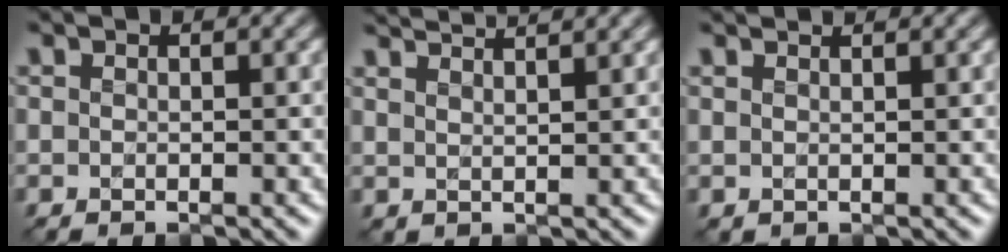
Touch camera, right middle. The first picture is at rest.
{"total": 4.5, "force": [4.1, 0.8, 1.6], "torque": [-0.001, 0.024, 0.033]}
{"total": 2.0, "force": [1.9, 0.4, 0.4], "torque": [0.003, 0.000, 0.008]}